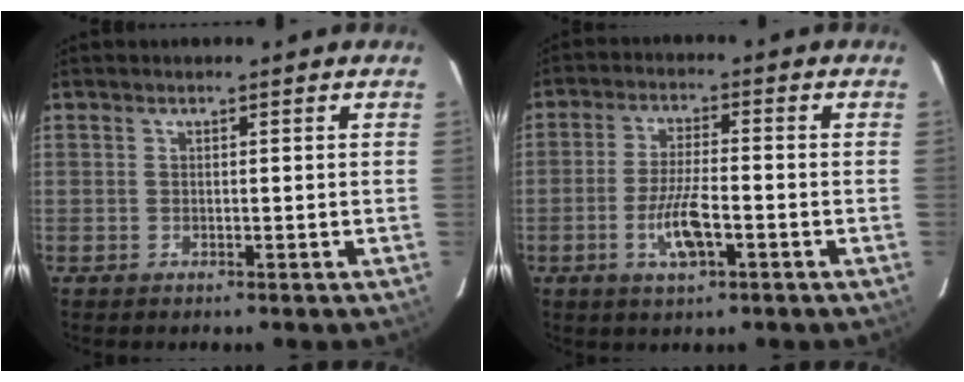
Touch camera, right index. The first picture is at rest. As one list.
[{"total": 6.7, "force": [-2.5, 1.6, 6.1], "torque": [-0.120, -0.004, -0.044]}]